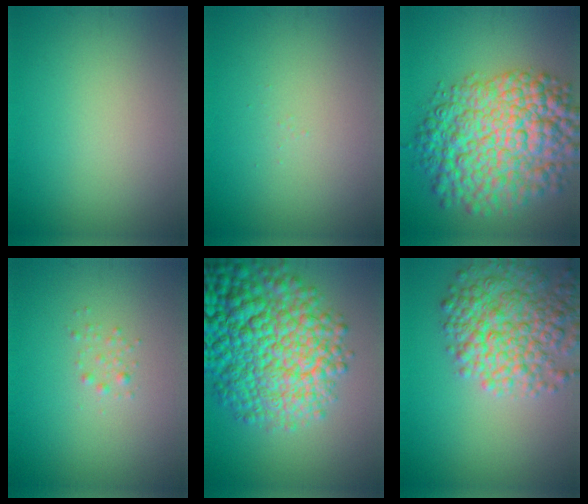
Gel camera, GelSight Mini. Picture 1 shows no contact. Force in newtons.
{"total": 0.0}
{"total": 12.5, "press": 12.5, "slide": 0.3}
{"total": 0.8, "press": 0.8, "slide": 0.1}
{"total": 13.4, "press": 13.4, "slide": 0.4}
{"total": 7.7, "press": 7.7, "slide": 0.4}